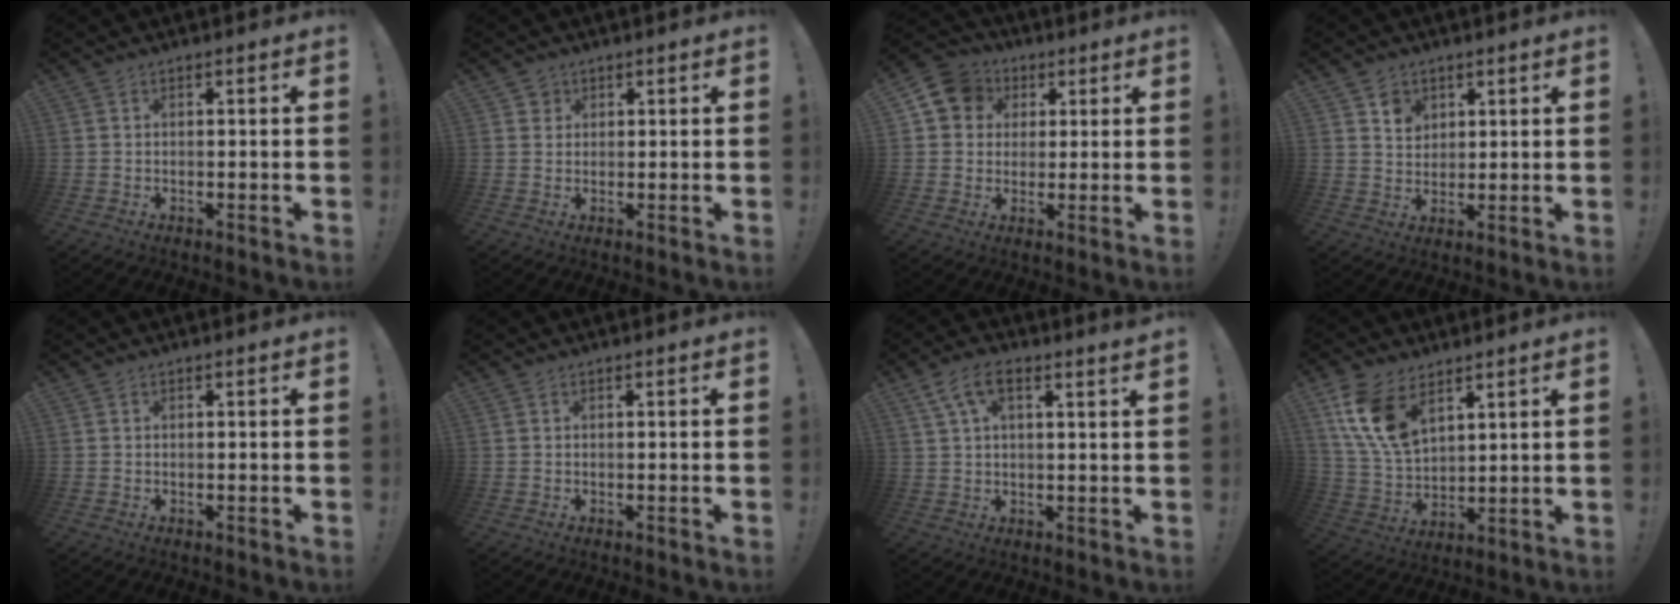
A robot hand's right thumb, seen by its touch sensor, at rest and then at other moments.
{"total": 2.4, "force": [1.3, 2.0, 0.2], "torque": [0.005, -0.006, 0.020]}
{"total": 10.3, "force": [3.2, 9.0, 3.8], "torque": [-0.049, -0.002, 0.065]}
{"total": 5.5, "force": [3.0, 4.4, 1.1], "torque": [-0.003, -0.024, 0.052]}
{"total": 0.0}
{"total": 0.0}
{"total": 7.3, "force": [3.9, 2.6, 5.7], "torque": [-0.100, -0.005, 0.072]}
{"total": 14.1, "force": [7.9, 8.1, 8.4], "torque": [-0.171, -0.034, 0.152]}